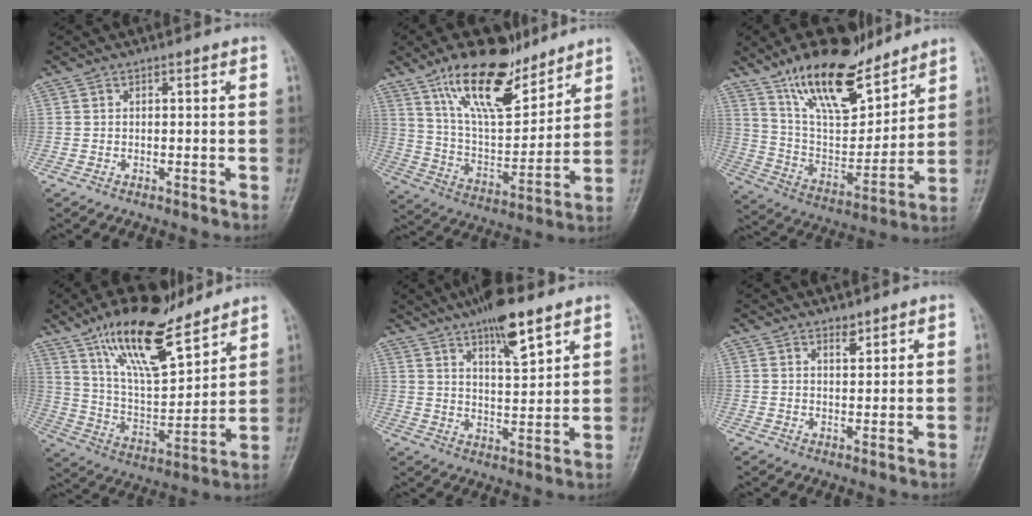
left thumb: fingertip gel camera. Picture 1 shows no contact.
{"total": 18.8, "force": [12.5, 7.6, 11.8], "torque": [-0.159, -0.067, 0.228]}
{"total": 20.4, "force": [14.3, 8.0, 12.2], "torque": [-0.156, -0.079, 0.257]}
{"total": 19.3, "force": [13.3, 6.4, 12.5], "torque": [-0.183, -0.065, 0.244]}
{"total": 10.7, "force": [7.1, 3.0, 7.5], "torque": [-0.106, -0.036, 0.116]}
{"total": 2.0, "force": [1.6, 0.9, 1.0], "torque": [-0.007, -0.012, 0.026]}